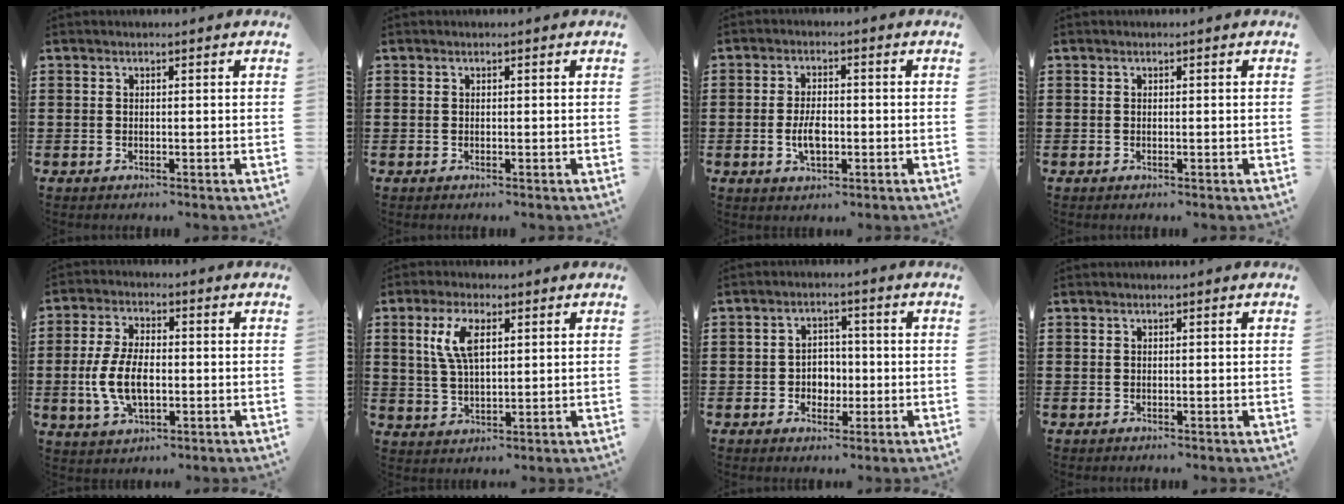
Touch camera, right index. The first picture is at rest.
{"total": 0.0}
{"total": 4.5, "force": [-0.8, 2.3, 3.8], "torque": [-0.075, 0.004, -0.014]}
{"total": 0.0}
{"total": 7.9, "force": [-1.1, 4.0, 6.7], "torque": [-0.158, -0.004, -0.027]}
{"total": 6.8, "force": [2.2, 2.9, 5.7], "torque": [-0.122, 0.010, 0.037]}
{"total": 3.5, "force": [-0.9, 3.0, 1.5], "torque": [-0.028, 0.004, -0.023]}
{"total": 0.0}